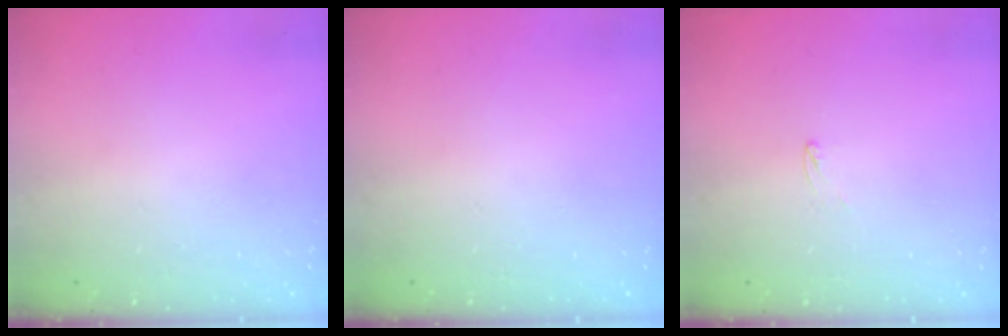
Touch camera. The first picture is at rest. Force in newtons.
{"total": 0.0}
{"total": 2.6, "press": 2.6, "slide": 0.2}